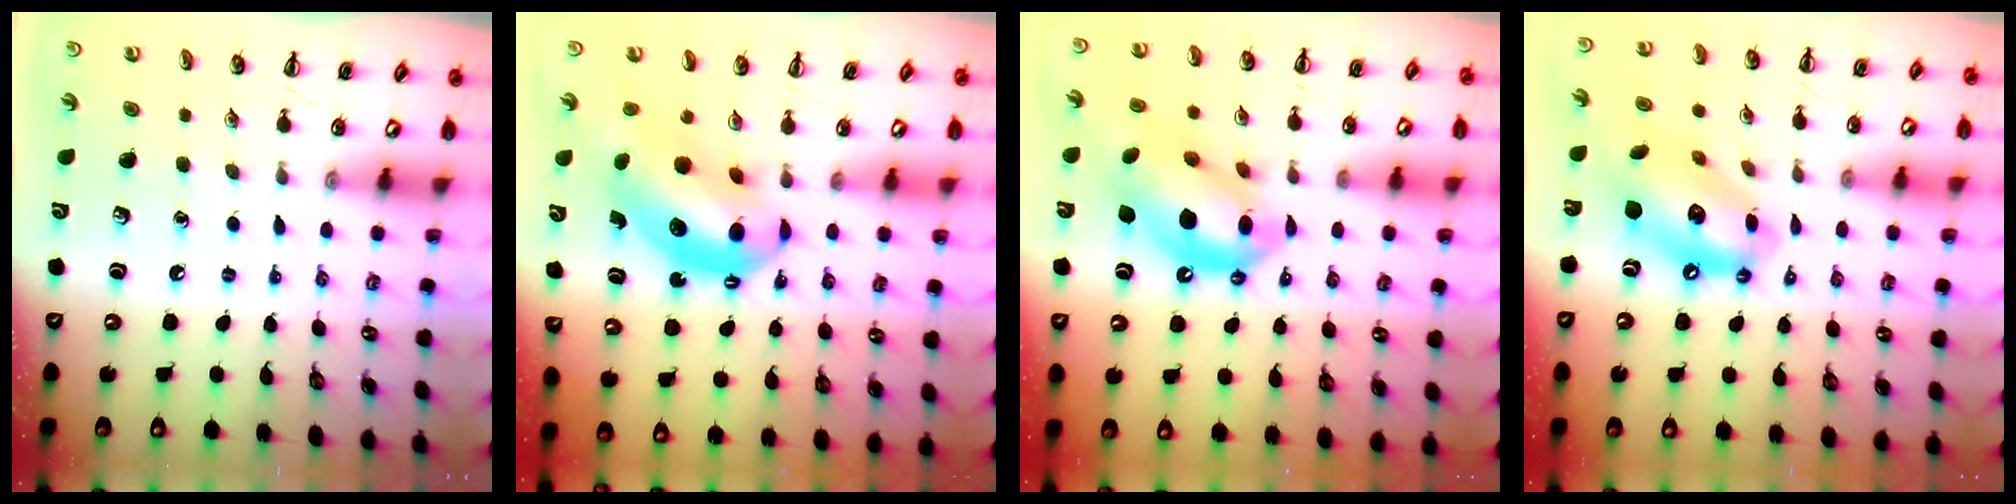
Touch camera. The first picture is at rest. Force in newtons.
{"total": 10.2, "press": 9.9, "slide": 2.5}
{"total": 14.2, "press": 13.6, "slide": 4.1}
{"total": 14.0, "press": 13.6, "slide": 3.5}